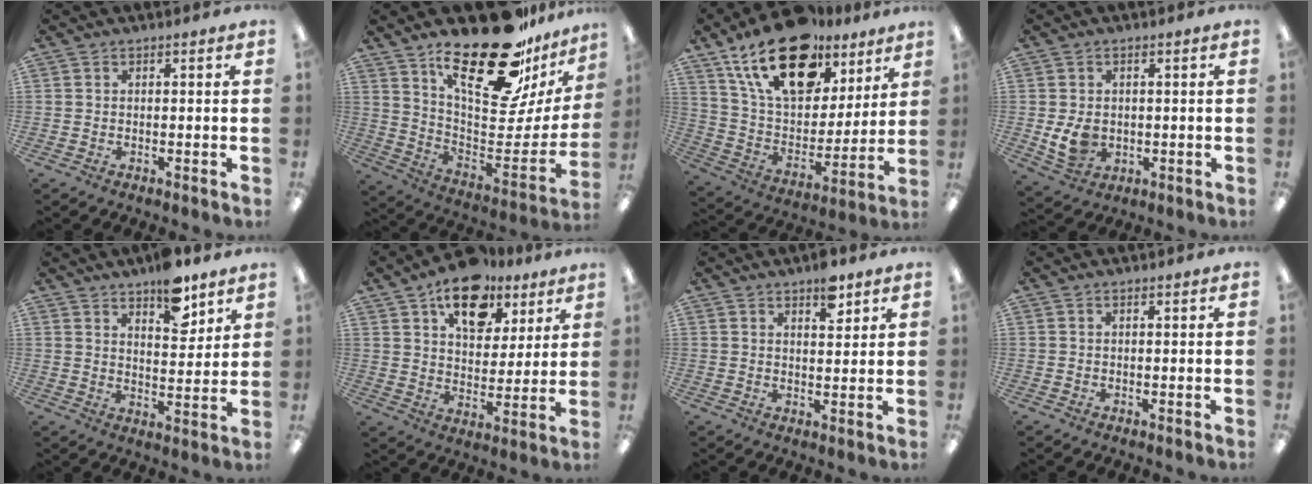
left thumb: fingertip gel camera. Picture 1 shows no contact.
{"total": 27.4, "force": [19.3, 9.7, 16.9], "torque": [-0.242, -0.129, 0.327]}
{"total": 23.0, "force": [14.6, 12.2, 13.0], "torque": [-0.225, -0.072, 0.262]}
{"total": 6.1, "force": [0.0, 4.9, 3.6], "torque": [-0.070, -0.002, 0.000]}
{"total": 10.1, "force": [7.5, 4.2, 5.3], "torque": [-0.061, -0.046, 0.126]}
{"total": 15.6, "force": [9.8, 9.2, 7.9], "torque": [-0.106, -0.049, 0.172]}
{"total": 6.2, "force": [4.2, 2.7, 3.6], "torque": [-0.034, -0.024, 0.065]}
{"total": 0.0}